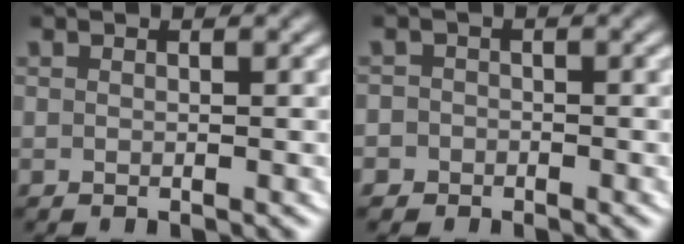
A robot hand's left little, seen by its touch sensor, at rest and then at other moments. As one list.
[{"total": 3.0, "force": [-1.4, 2.6, -0.1], "torque": [-0.006, -0.009, -0.028]}]